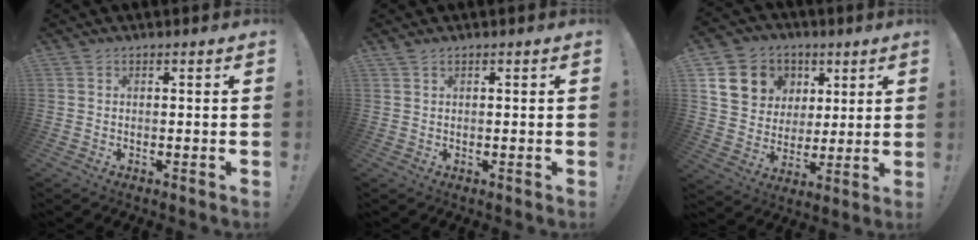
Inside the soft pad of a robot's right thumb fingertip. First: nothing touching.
{"total": 0.7, "force": [0.6, 0.0, 0.5], "torque": [-0.010, 0.000, 0.010]}
{"total": 14.0, "force": [5.3, 12.2, 4.3], "torque": [-0.060, -0.020, 0.122]}